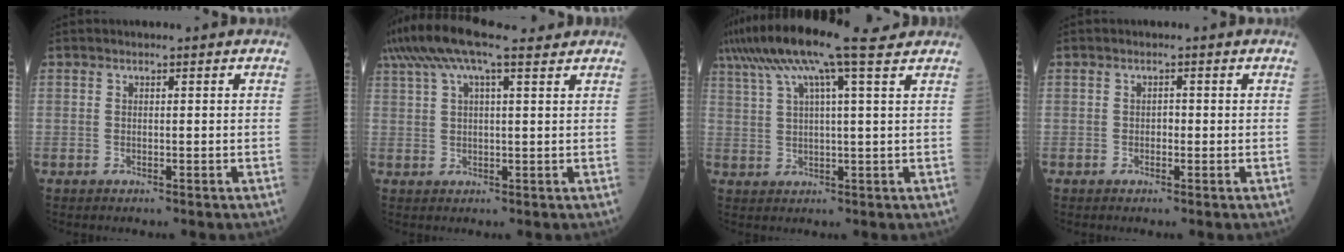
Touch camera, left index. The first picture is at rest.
{"total": 13.9, "force": [10.6, 2.8, 8.5], "torque": [-0.172, 0.059, 0.175]}
{"total": 15.3, "force": [11.7, 0.4, 9.8], "torque": [-0.186, 0.042, 0.184]}
{"total": 0.8, "force": [-0.2, 0.6, 0.6], "torque": [-0.006, 0.003, -0.006]}